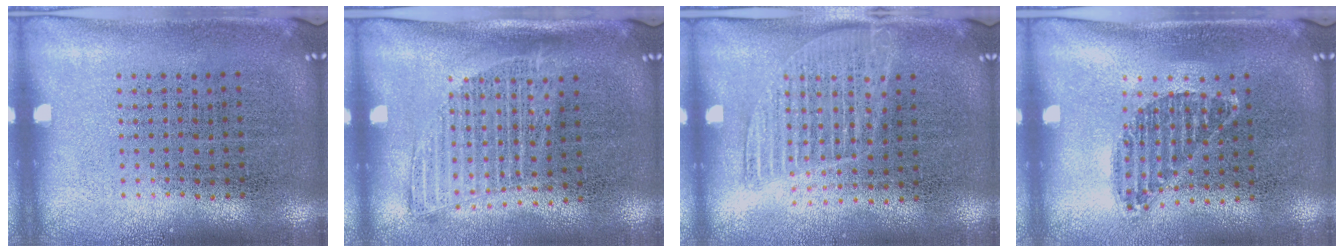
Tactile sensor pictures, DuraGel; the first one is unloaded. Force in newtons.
{"total": 1.3, "press": 1.1, "slide": 0.7}
{"total": 1.3, "press": 1.1, "slide": 0.6}
{"total": 1.0, "press": 0.9, "slide": 0.5}